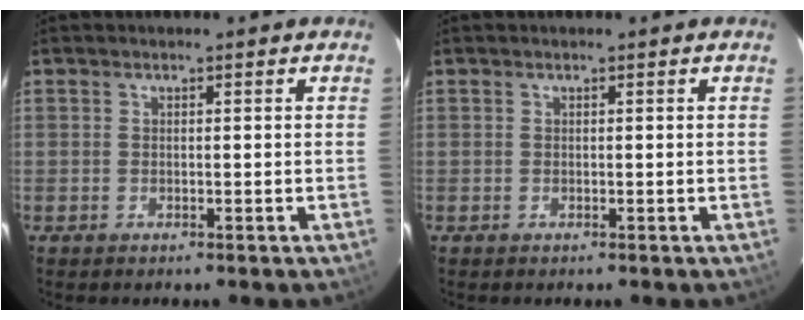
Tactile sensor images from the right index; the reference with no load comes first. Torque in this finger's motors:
{"motor_torque": [0.08, 0.05, 0.03, 0.01]}